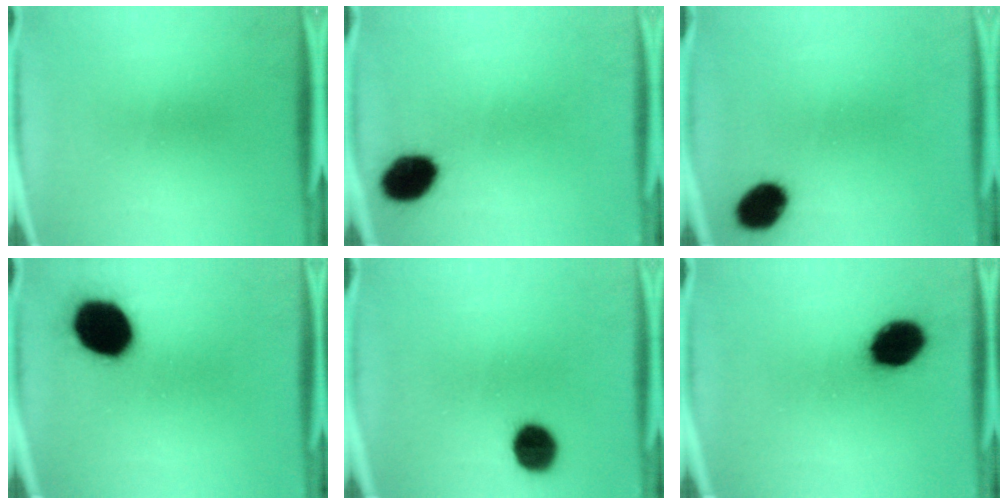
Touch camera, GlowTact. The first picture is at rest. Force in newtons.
{"total": 10.7}
{"total": 8.7}
{"total": 19.1}
{"total": 9.0}
{"total": 11.9}